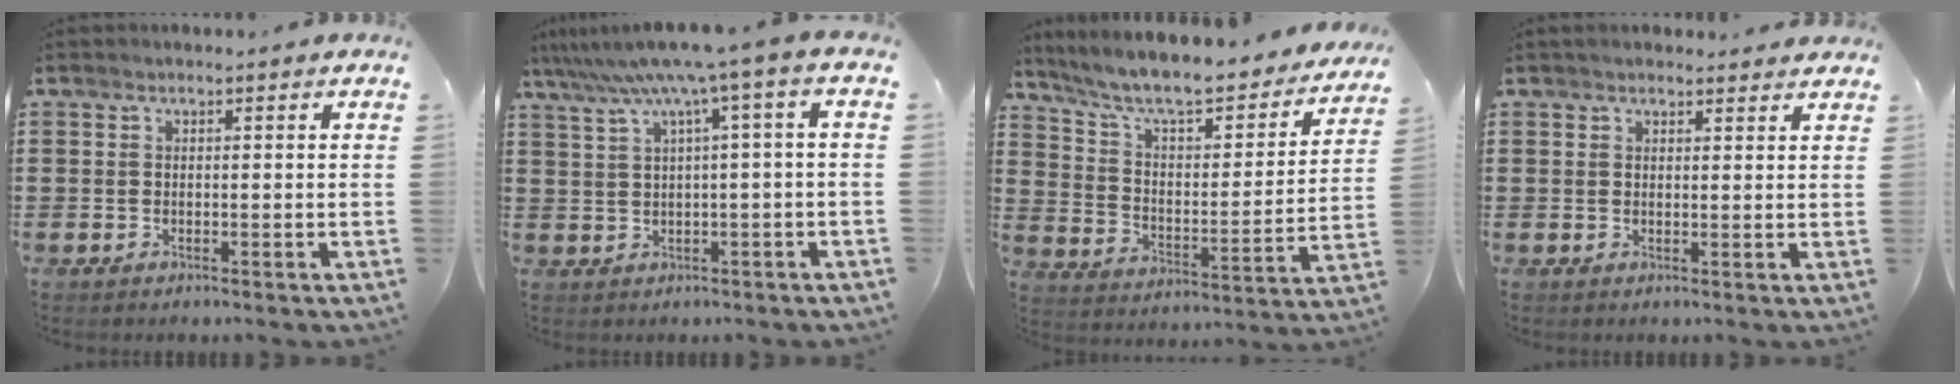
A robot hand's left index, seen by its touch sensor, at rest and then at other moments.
{"total": 6.2, "force": [1.9, -0.6, 5.8], "torque": [-0.116, -0.020, 0.027]}
{"total": 7.8, "force": [6.8, 0.9, 3.7], "torque": [-0.101, -0.052, 0.113]}
{"total": 1.6, "force": [1.5, 0.3, 0.3], "torque": [-0.008, 0.004, 0.030]}